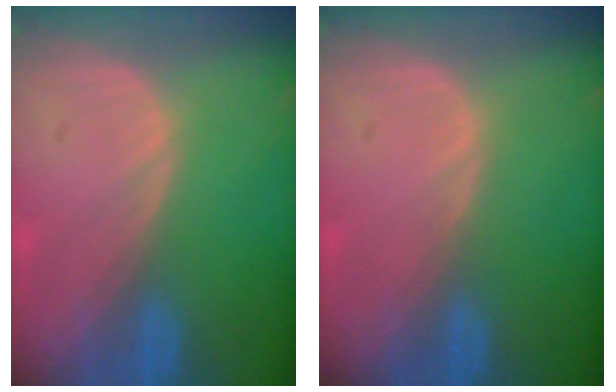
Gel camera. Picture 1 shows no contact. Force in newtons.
{"total": 0.0}